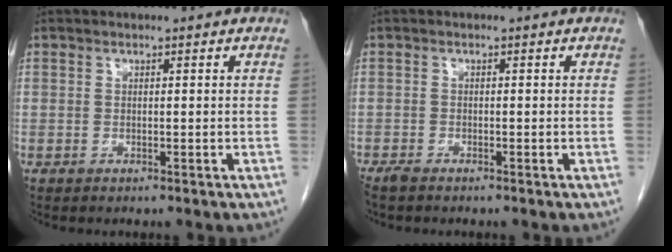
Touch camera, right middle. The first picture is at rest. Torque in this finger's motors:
{"motor_torque": [0.07, 0.00, 0.03, 0.01]}